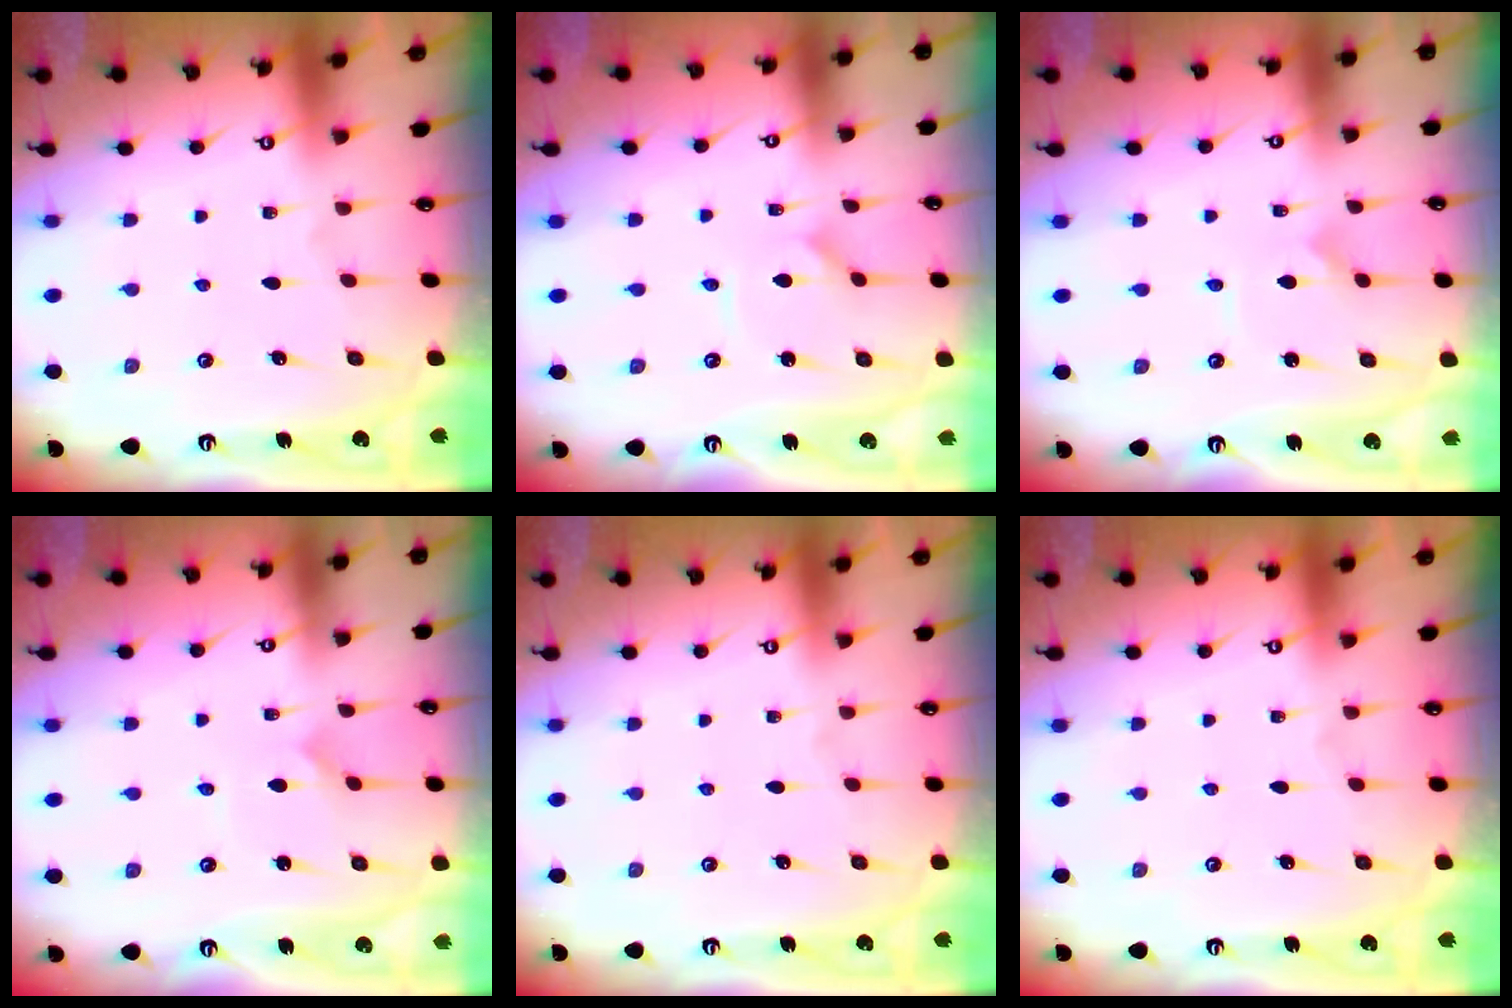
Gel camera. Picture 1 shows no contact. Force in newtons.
{"total": 1.7, "press": 1.6, "slide": 0.3}
{"total": 1.0, "press": 1.0, "slide": 0.0}
{"total": 2.2, "press": 2.2, "slide": 0.2}
{"total": 0.0}
{"total": 0.0}